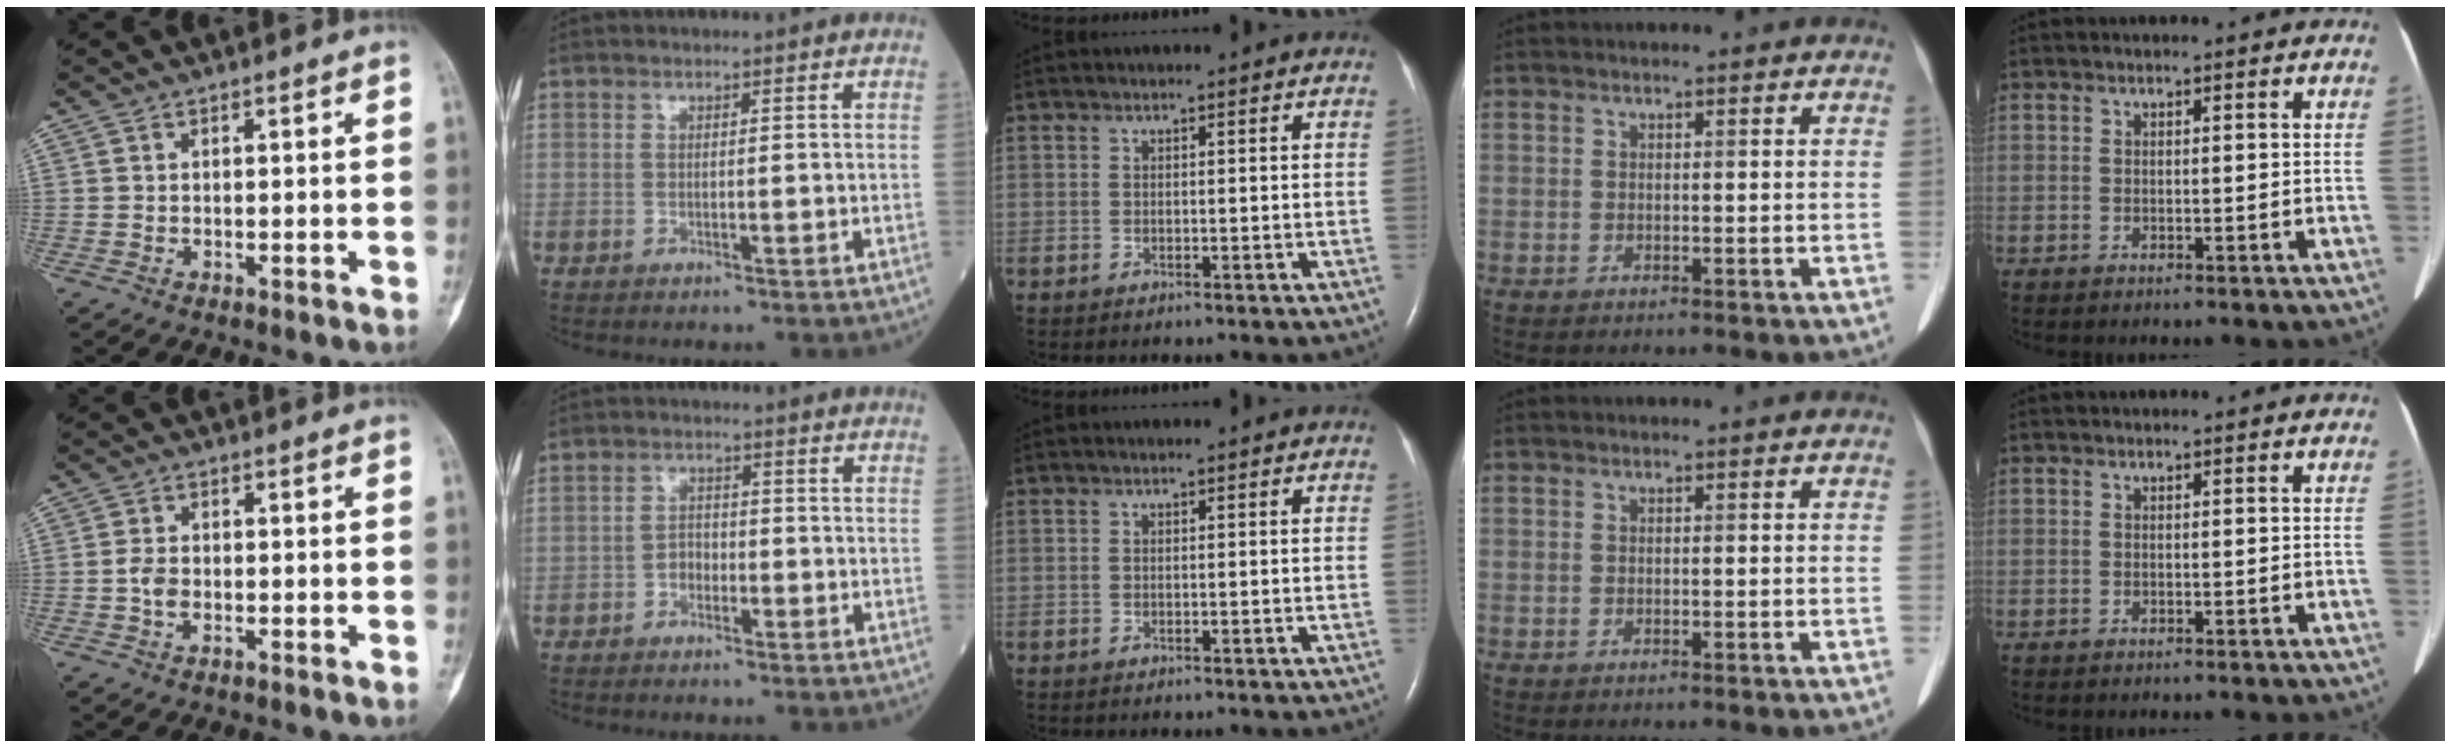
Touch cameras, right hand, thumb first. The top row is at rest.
{"thumb": {"total": 2.8, "force": [-0.8, 1.7, 2.0], "torque": [-0.039, 0.008, -0.018]}, "index": {"total": 2.1, "force": [-1.2, 1.4, 1.1], "torque": [-0.013, 0.007, -0.023]}}